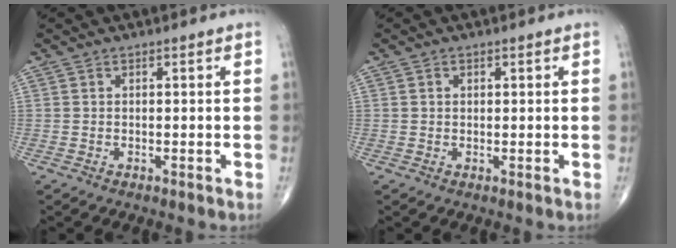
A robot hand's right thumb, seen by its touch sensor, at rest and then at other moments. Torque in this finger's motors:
{"motor_torque": [-0.17, -0.01, -0.22, -0.01, 0.02]}